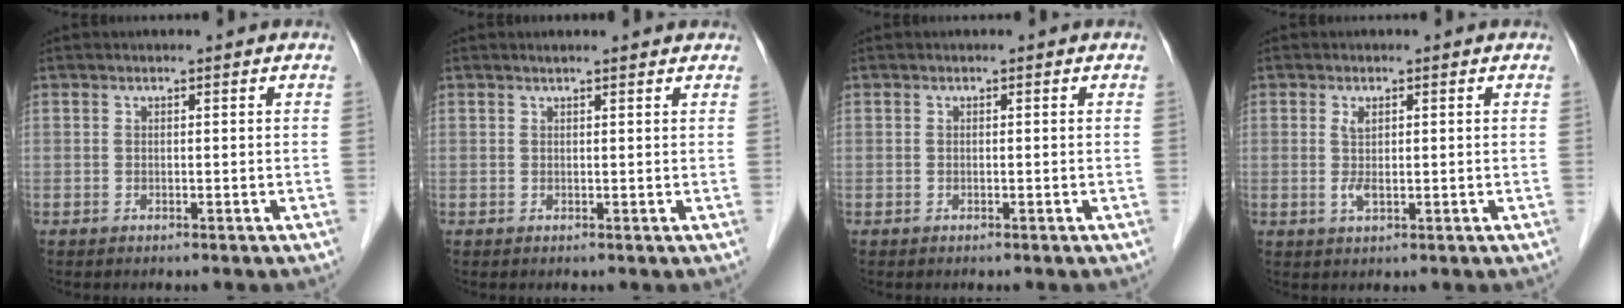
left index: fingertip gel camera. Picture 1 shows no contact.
{"total": 3.6, "force": [3.2, 0.5, 1.4], "torque": [-0.021, 0.019, 0.036]}
{"total": 0.0}
{"total": 2.3, "force": [0.3, 0.8, 2.2], "torque": [-0.046, -0.001, 0.010]}